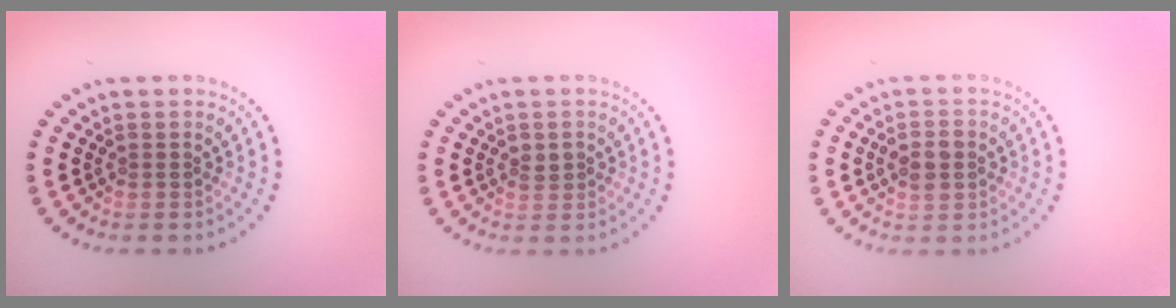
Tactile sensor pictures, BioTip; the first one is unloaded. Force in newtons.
{"total": 1.2, "press": 1.1, "slide": 0.2}
{"total": 2.7, "press": 2.7, "slide": 0.1}